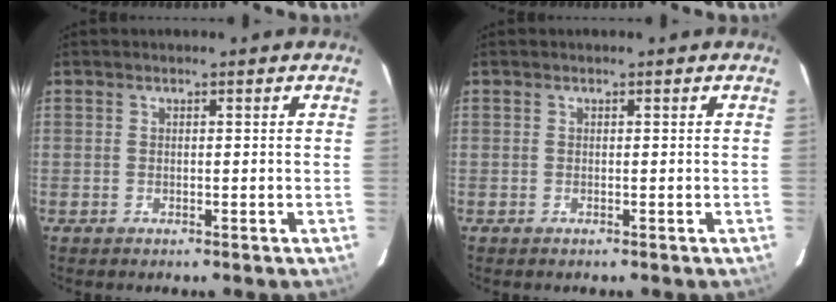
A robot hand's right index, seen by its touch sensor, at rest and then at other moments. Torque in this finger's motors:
{"motor_torque": [0.05, -0.06, 0.04, 0.01]}